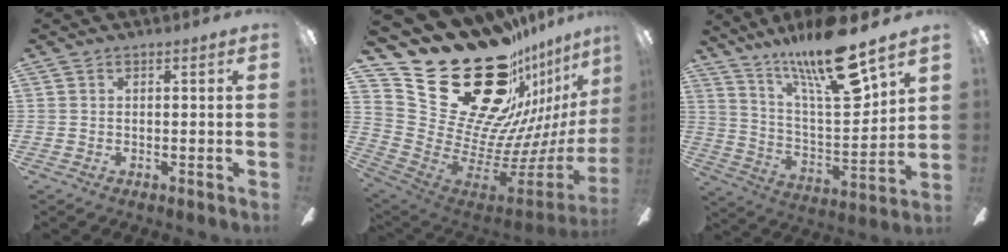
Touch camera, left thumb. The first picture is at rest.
{"total": 34.1, "force": [20.9, 19.5, 18.5], "torque": [-0.275, -0.186, 0.446]}
{"total": 20.6, "force": [15.0, 4.0, 13.6], "torque": [-0.243, -0.089, 0.245]}